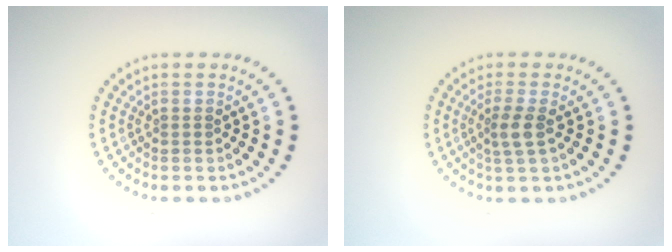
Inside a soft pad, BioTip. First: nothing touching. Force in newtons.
{"total": 2.1, "press": 1.7, "slide": 1.2}